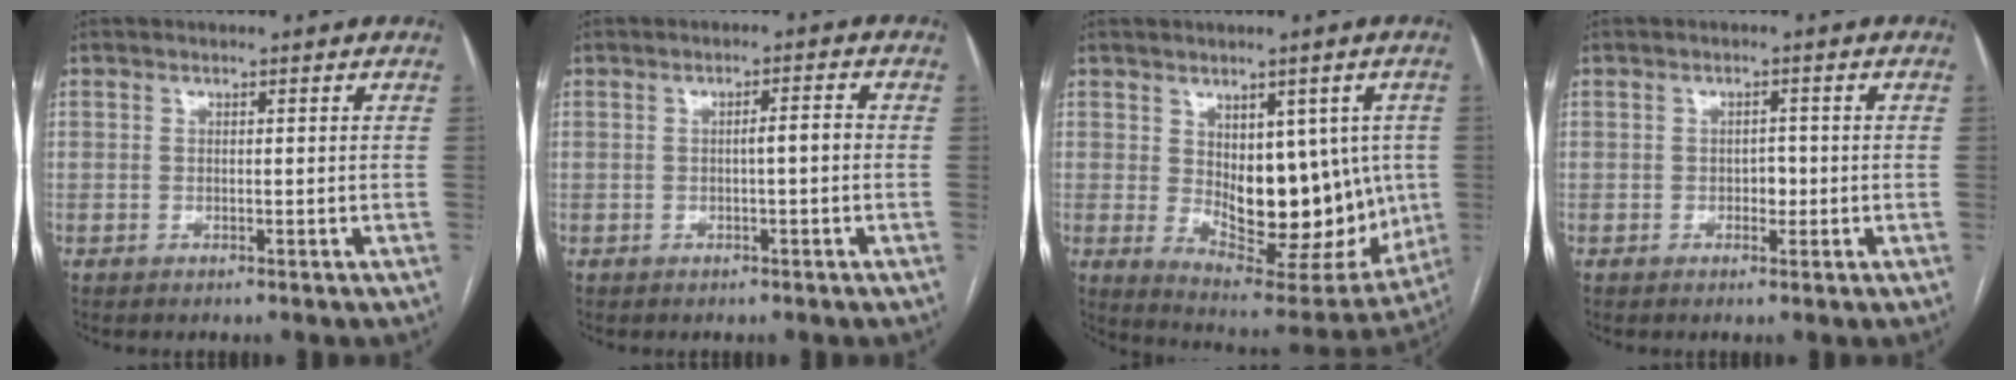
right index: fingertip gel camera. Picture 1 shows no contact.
{"total": 2.2, "force": [-0.2, 0.3, 2.2], "torque": [-0.035, 0.005, -0.001]}
{"total": 16.8, "force": [0.2, 8.5, 14.5], "torque": [-0.198, -0.008, 0.032]}
{"total": 1.7, "force": [-0.3, 1.2, 1.2], "torque": [-0.014, 0.005, -0.002]}